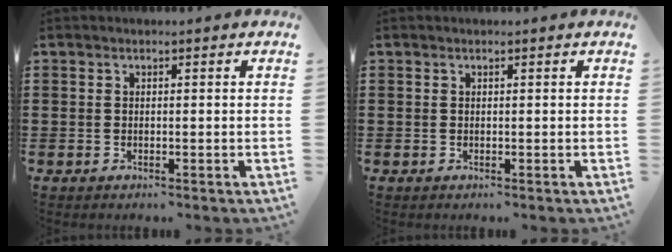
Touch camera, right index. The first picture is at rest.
{"total": 0.0}